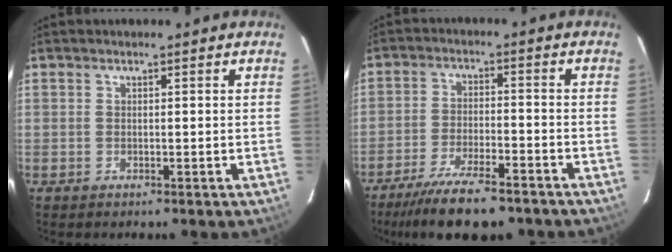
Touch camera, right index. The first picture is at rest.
{"total": 14.1, "force": [-11.3, 3.5, 7.6], "torque": [-0.165, -0.023, -0.184]}